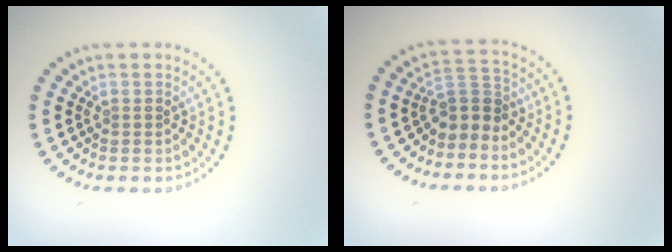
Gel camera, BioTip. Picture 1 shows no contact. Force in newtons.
{"total": 2.7, "press": 2.1, "slide": 1.7}